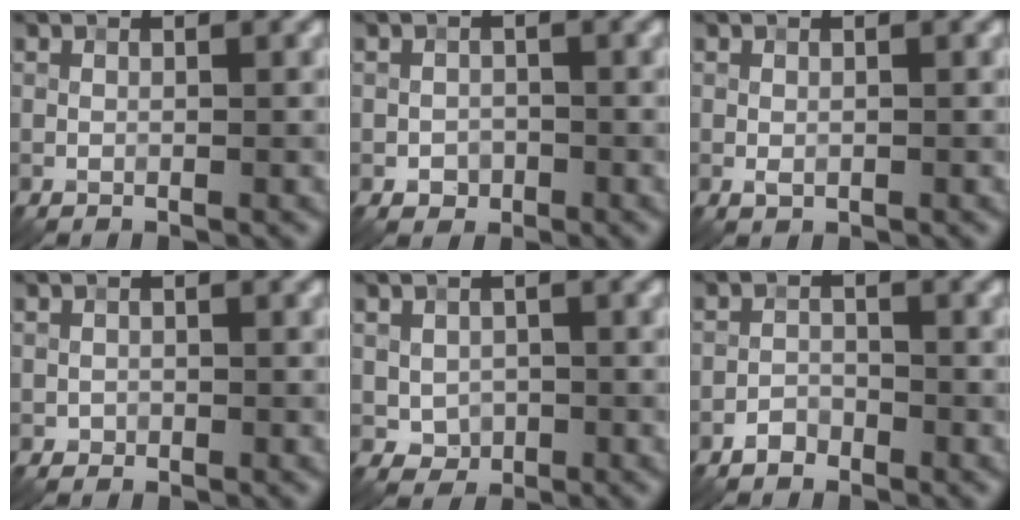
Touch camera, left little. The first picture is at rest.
{"total": 1.5, "force": [-0.7, 1.2, 0.4], "torque": [-0.001, 0.000, -0.014]}
{"total": 0.7, "force": [-0.2, 0.5, 0.5], "torque": [-0.006, -0.002, -0.003]}
{"total": 0.6, "force": [-0.3, 0.5, 0.0], "torque": [0.006, -0.003, -0.005]}
{"total": 2.0, "force": [-0.2, 1.8, 1.0], "torque": [-0.018, -0.005, -0.002]}
{"total": 1.6, "force": [-1.3, 0.9, 0.3], "torque": [-0.001, 0.007, -0.025]}